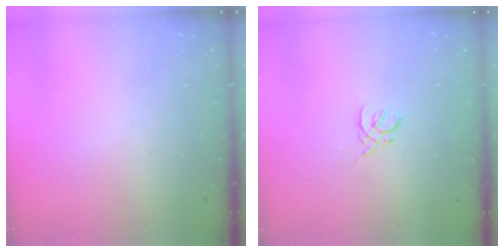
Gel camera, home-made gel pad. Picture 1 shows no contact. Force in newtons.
{"total": 2.0, "press": 1.9, "slide": 0.6}